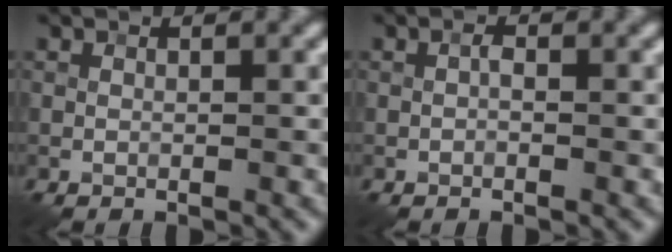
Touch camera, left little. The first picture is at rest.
{"total": 0.6, "force": [-0.2, 0.3, 0.5], "torque": [-0.008, 0.002, -0.005]}